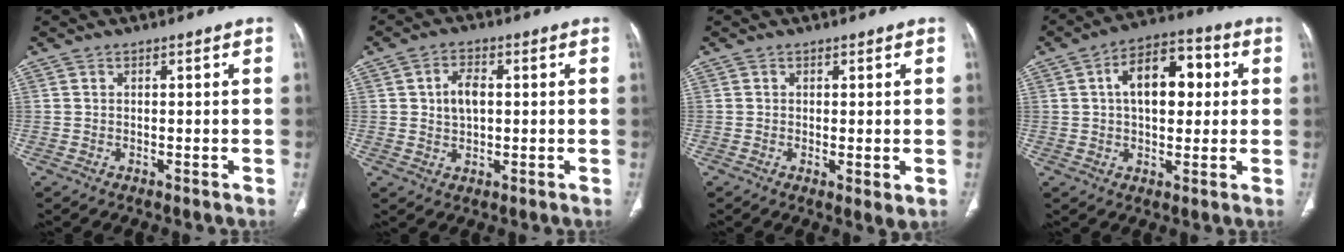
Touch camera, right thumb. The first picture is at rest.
{"total": 5.2, "force": [0.8, 3.3, 3.9], "torque": [-0.063, 0.003, 0.014]}
{"total": 2.8, "force": [-0.2, 0.8, 2.6], "torque": [-0.048, -0.013, -0.005]}
{"total": 12.7, "force": [2.4, 7.4, 10.1], "torque": [-0.129, 0.023, 0.030]}